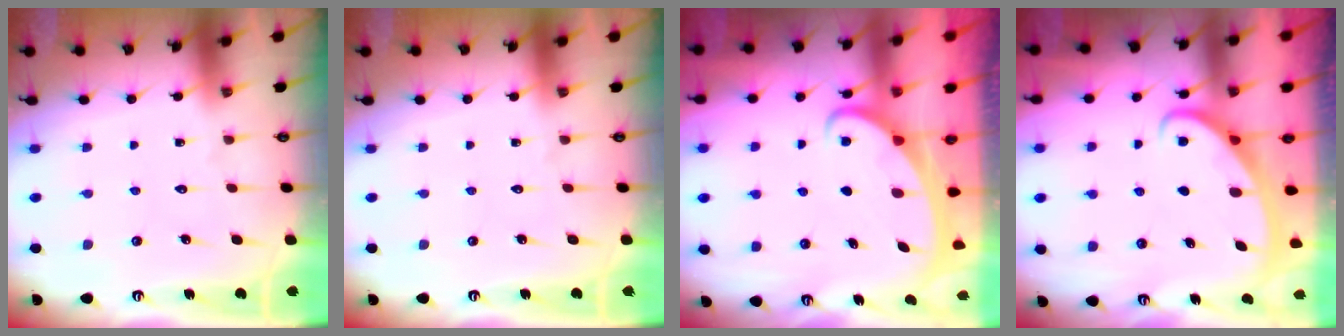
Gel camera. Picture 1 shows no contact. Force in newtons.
{"total": 0.0}
{"total": 2.1, "press": 2.1, "slide": 0.3}
{"total": 2.9, "press": 2.9, "slide": 0.3}